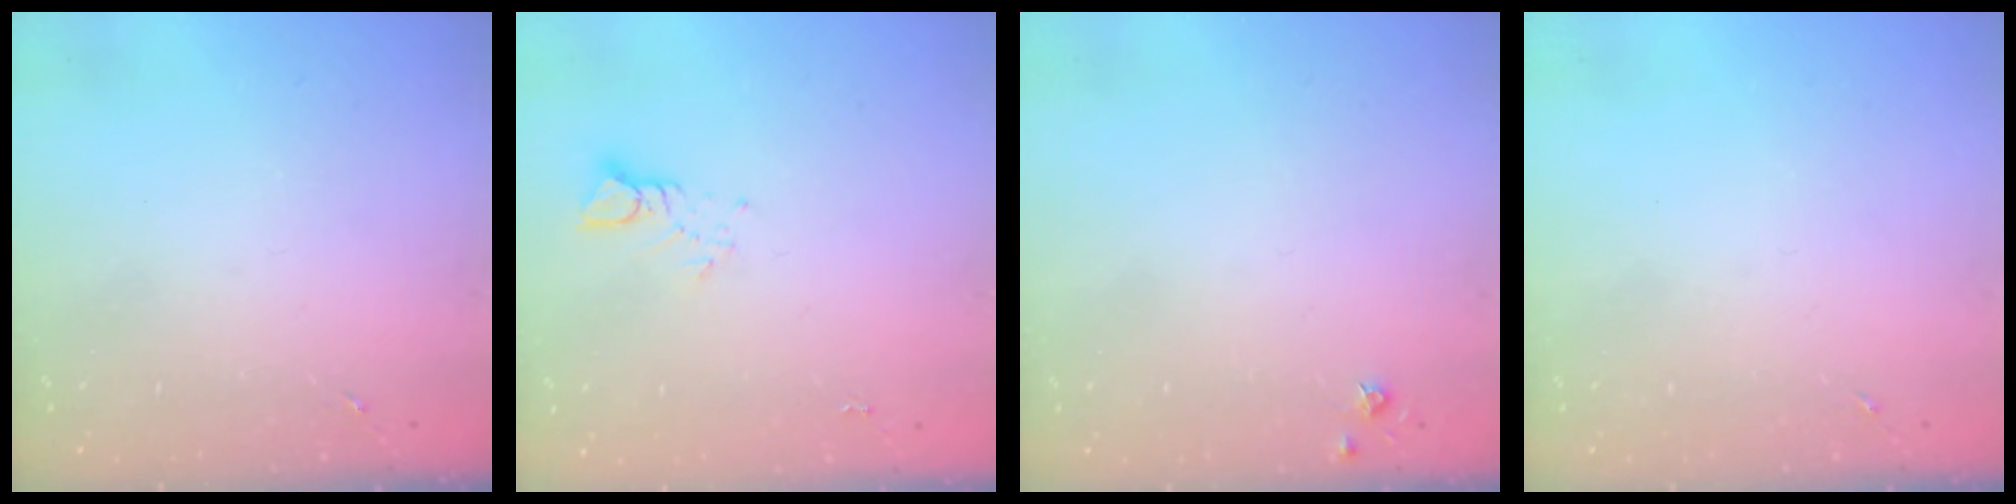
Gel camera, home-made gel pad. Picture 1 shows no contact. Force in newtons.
{"total": 3.8, "press": 3.8, "slide": 0.2}
{"total": 3.8, "press": 3.8, "slide": 0.5}
{"total": 0.0}